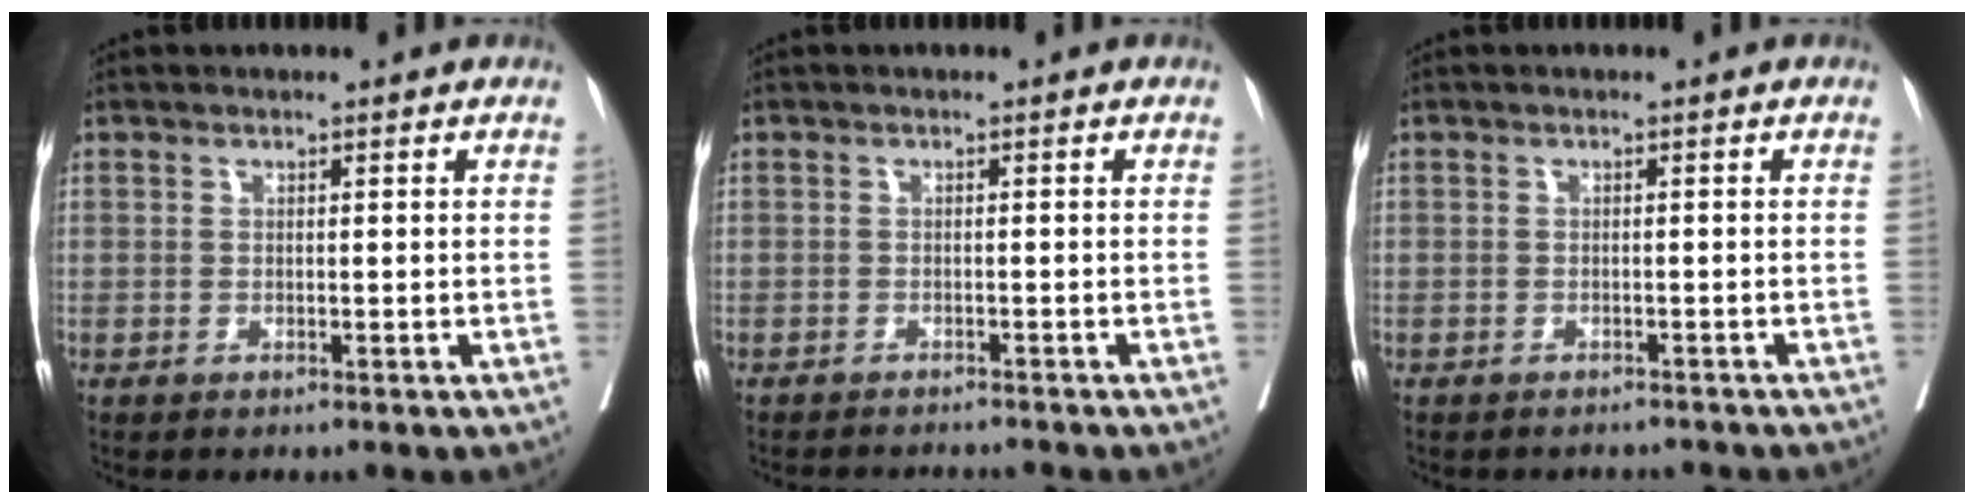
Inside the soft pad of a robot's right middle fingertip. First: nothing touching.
{"total": 4.8, "force": [-4.7, 0.1, 0.9], "torque": [-0.003, -0.010, -0.065]}
{"total": 3.7, "force": [-3.6, 1.0, 0.2], "torque": [0.004, -0.003, -0.043]}